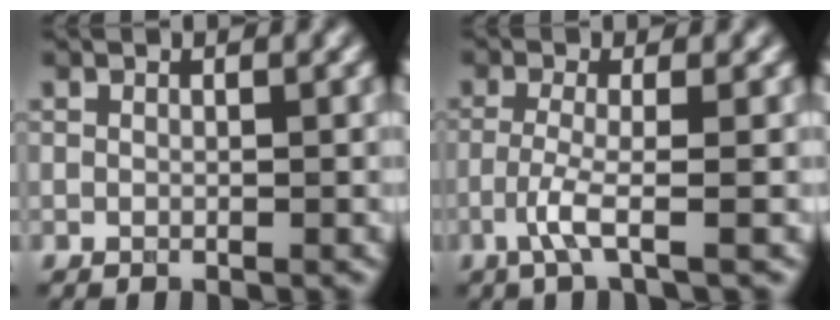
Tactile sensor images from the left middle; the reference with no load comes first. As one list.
[{"total": 2.5, "force": [-1.4, 0.0, 2.1], "torque": [-0.053, 0.000, -0.031]}]